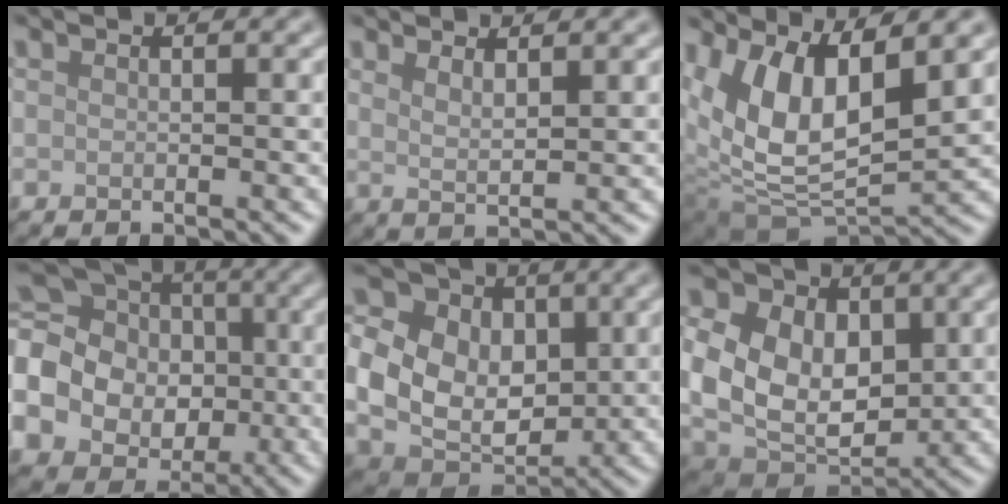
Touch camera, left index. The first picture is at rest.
{"total": 2.2, "force": [1.5, 0.6, 1.5], "torque": [-0.018, -0.005, 0.024]}
{"total": 9.4, "force": [3.9, 4.5, 7.3], "torque": [-0.141, -0.011, 0.075]}
{"total": 20.3, "force": [-3.2, 18.5, 7.8], "torque": [-0.213, -0.004, -0.096]}
{"total": 9.8, "force": [0.7, 7.7, 6.0], "torque": [-0.130, 0.004, 0.012]}
{"total": 12.9, "force": [2.0, 9.7, 8.3], "torque": [-0.162, 0.021, 0.030]}